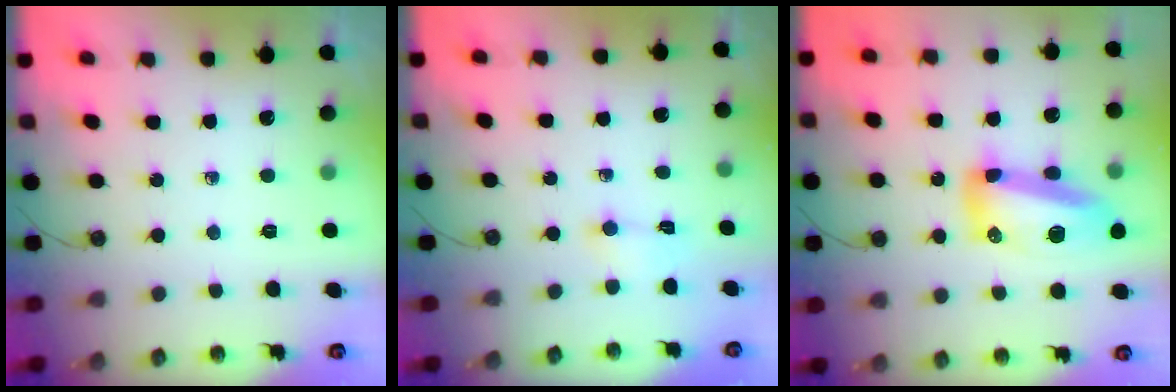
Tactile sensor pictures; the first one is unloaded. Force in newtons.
{"total": 1.9, "press": 1.7, "slide": 0.7}
{"total": 15.4, "press": 15.3, "slide": 1.5}